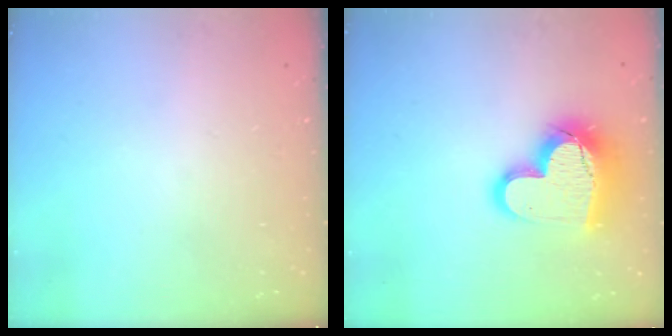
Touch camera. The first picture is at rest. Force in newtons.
{"total": 17.9, "press": 17.8, "slide": 1.4}